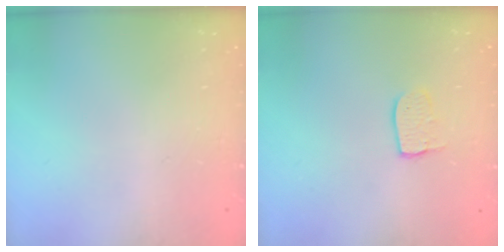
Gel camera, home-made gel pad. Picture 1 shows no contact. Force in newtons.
{"total": 6.0, "press": 6.0, "slide": 0.3}